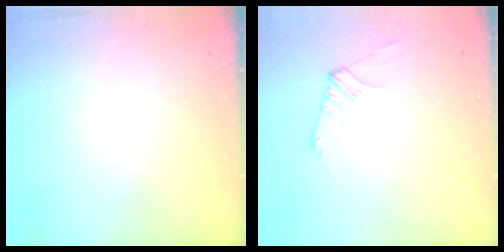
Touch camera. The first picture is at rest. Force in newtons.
{"total": 2.0, "press": 2.0, "slide": 0.4}